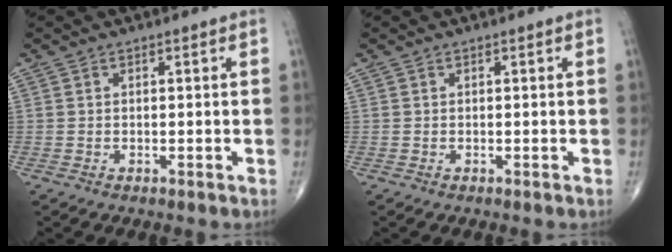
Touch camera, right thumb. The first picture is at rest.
{"total": 0.0}